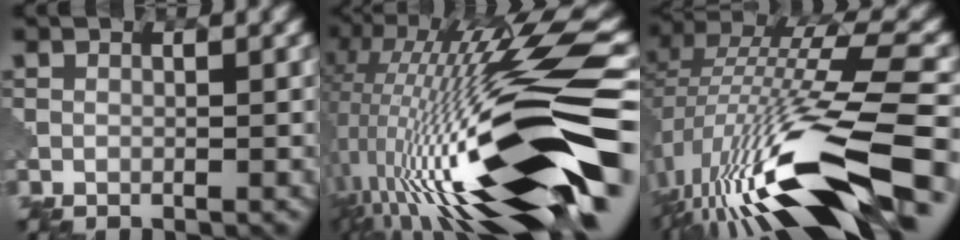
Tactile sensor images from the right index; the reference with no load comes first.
{"total": 18.6, "force": [-3.4, 4.4, 17.7], "torque": [-0.326, 0.030, -0.066]}
{"total": 15.9, "force": [-5.8, 4.5, 14.1], "torque": [-0.279, 0.025, -0.102]}